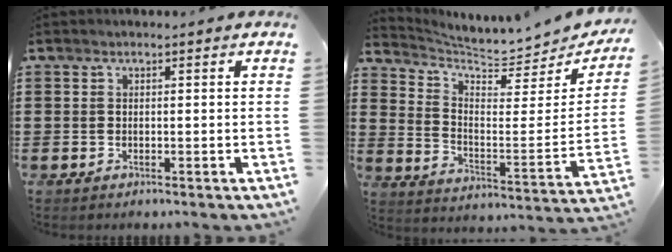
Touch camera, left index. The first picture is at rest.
{"total": 5.6, "force": [5.4, 0.4, 1.5], "torque": [-0.052, -0.050, 0.085]}